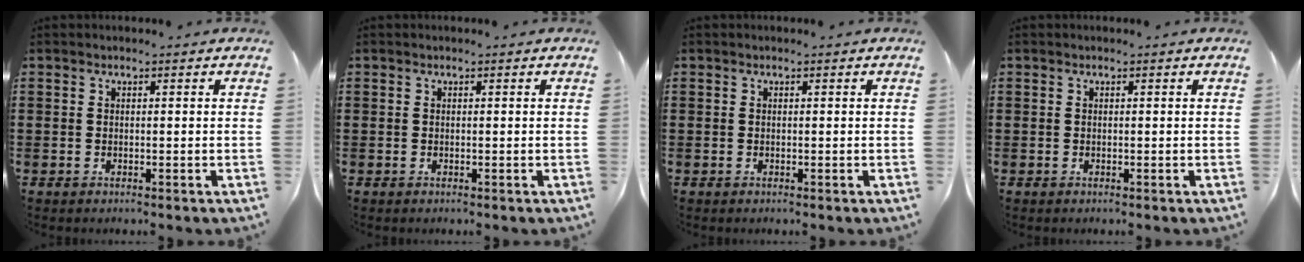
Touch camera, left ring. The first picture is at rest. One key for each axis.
{"total": 0.0}
{"total": 0.0}
{"total": 0.0}